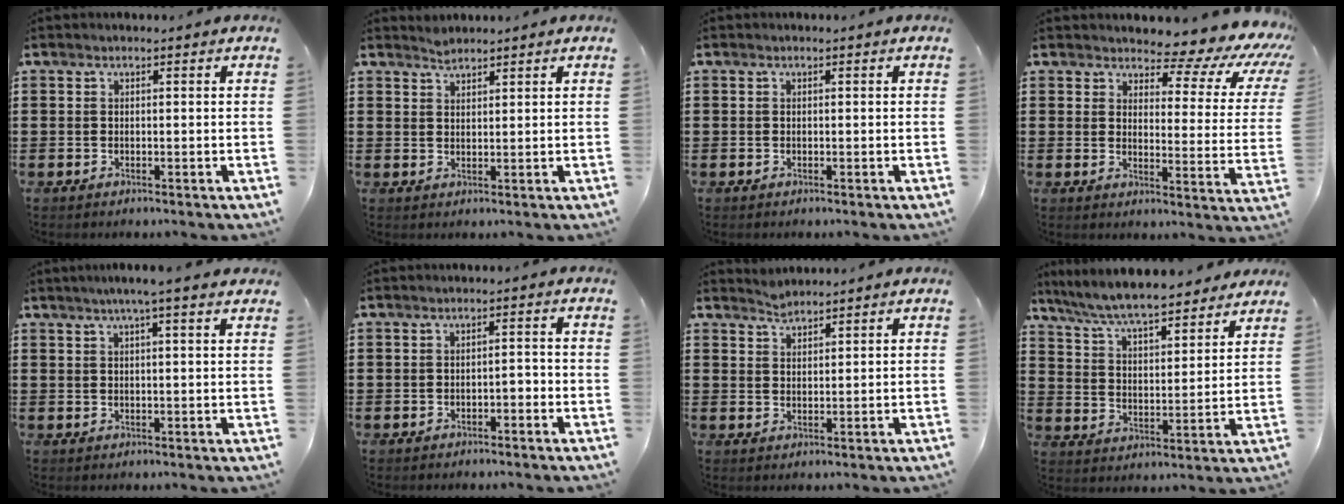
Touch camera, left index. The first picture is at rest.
{"total": 1.8, "force": [1.7, 0.4, 0.3], "torque": [-0.010, 0.000, 0.033]}
{"total": 0.0}
{"total": 5.6, "force": [4.6, 1.9, 2.7], "torque": [-0.045, -0.040, 0.070]}
{"total": 3.1, "force": [2.3, -0.3, 2.1], "torque": [-0.046, 0.001, 0.040]}
{"total": 1.5, "force": [-1.1, 0.4, 0.9], "torque": [-0.021, 0.001, -0.023]}
{"total": 1.9, "force": [1.9, 0.2, 0.1], "torque": [-0.006, 0.001, 0.038]}
{"total": 7.7, "force": [7.1, 0.7, 2.8], "torque": [-0.084, -0.038, 0.125]}